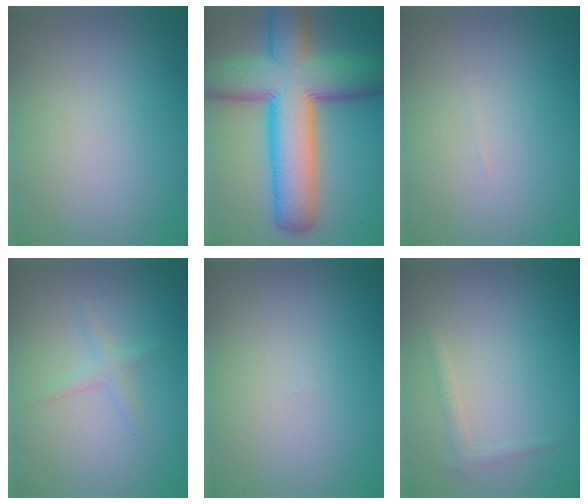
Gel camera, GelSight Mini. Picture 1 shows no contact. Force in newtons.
{"total": 14.2, "press": 14.1, "slide": 0.7}
{"total": 0.0}
{"total": 1.3, "press": 1.3, "slide": 0.0}
{"total": 0.0}
{"total": 1.0, "press": 1.0, "slide": 0.0}